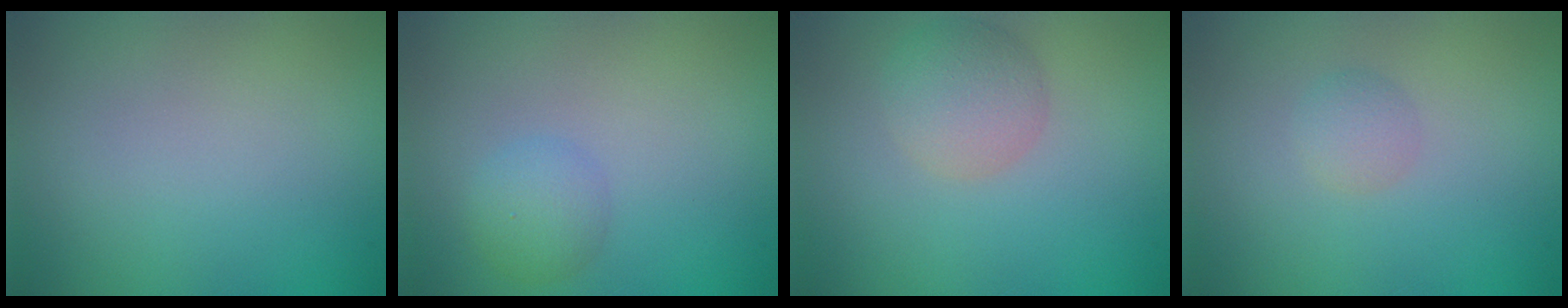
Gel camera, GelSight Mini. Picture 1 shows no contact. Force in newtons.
{"total": 2.0, "press": 2.0, "slide": 0.1}
{"total": 3.5, "press": 3.4, "slide": 0.3}
{"total": 1.4, "press": 1.4, "slide": 0.1}